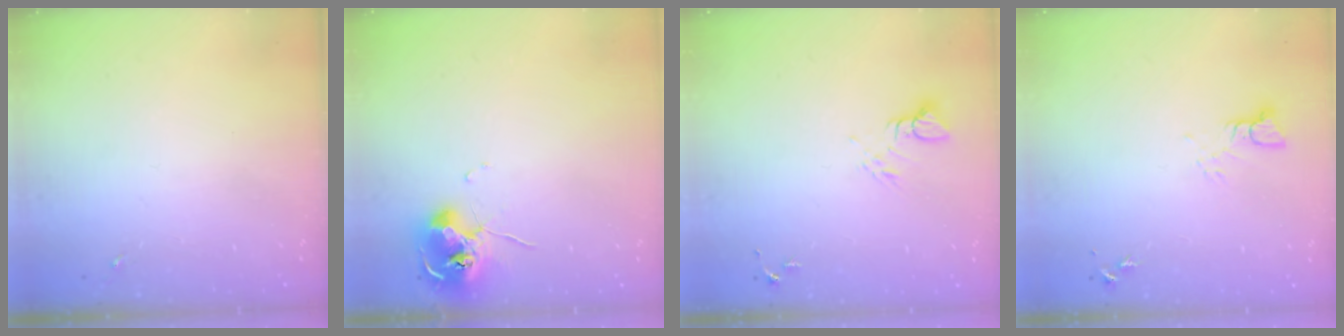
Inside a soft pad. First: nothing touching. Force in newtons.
{"total": 10.1, "press": 10.0, "slide": 0.9}
{"total": 5.0, "press": 4.9, "slide": 0.5}
{"total": 3.4, "press": 3.4, "slide": 0.3}